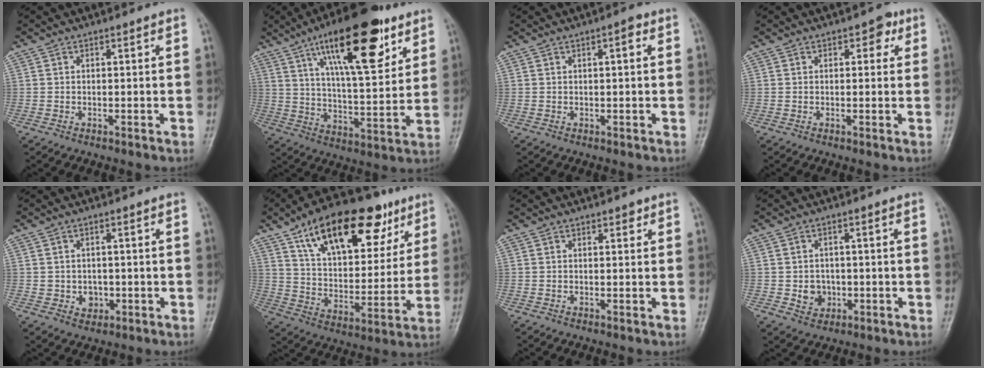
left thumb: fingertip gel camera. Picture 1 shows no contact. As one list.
[{"total": 22.1, "force": [11.7, 7.5, 17.2], "torque": [-0.241, -0.039, 0.193]}, {"total": 2.1, "force": [0.7, 0.6, 1.9], "torque": [-0.028, 0.003, 0.009]}, {"total": 3.1, "force": [1.3, 1.9, 2.0], "torque": [-0.006, 0.001, 0.011]}, {"total": 3.3, "force": [-0.5, 2.9, 1.6], "torque": [-0.009, 0.002, 0.000]}, {"total": 25.4, "force": [13.9, 12.2, 17.4], "torque": [-0.235, -0.020, 0.229]}, {"total": 1.4, "force": [0.9, 0.7, 0.8], "torque": [-0.001, -0.002, 0.009]}, {"total": 4.1, "force": [-0.6, 3.7, 1.8], "torque": [-0.009, 0.004, -0.004]}]